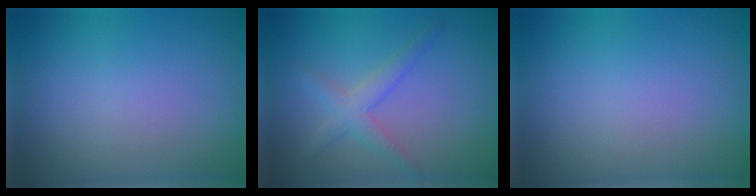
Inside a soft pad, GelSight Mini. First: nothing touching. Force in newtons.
{"total": 1.9, "press": 1.9, "slide": 0.1}
{"total": 0.0}